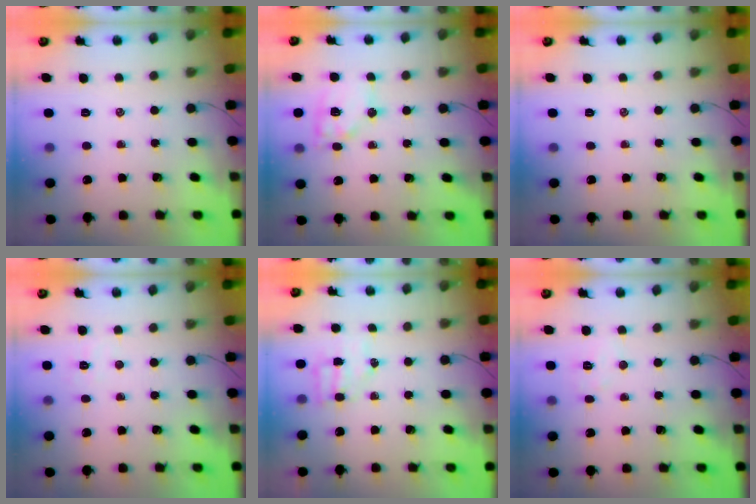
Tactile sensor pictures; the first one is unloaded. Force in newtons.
{"total": 11.4, "press": 11.3, "slide": 1.5}
{"total": 0.0}
{"total": 3.8, "press": 3.7, "slide": 0.8}
{"total": 4.8, "press": 4.7, "slide": 0.7}
{"total": 4.1, "press": 4.0, "slide": 1.0}